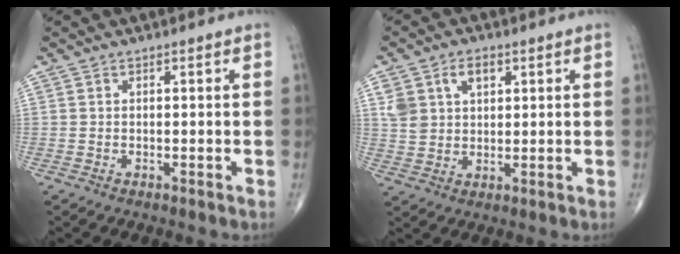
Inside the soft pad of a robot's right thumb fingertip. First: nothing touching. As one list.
[{"total": 7.4, "force": [3.1, 5.0, 4.4], "torque": [-0.065, -0.006, 0.062]}]